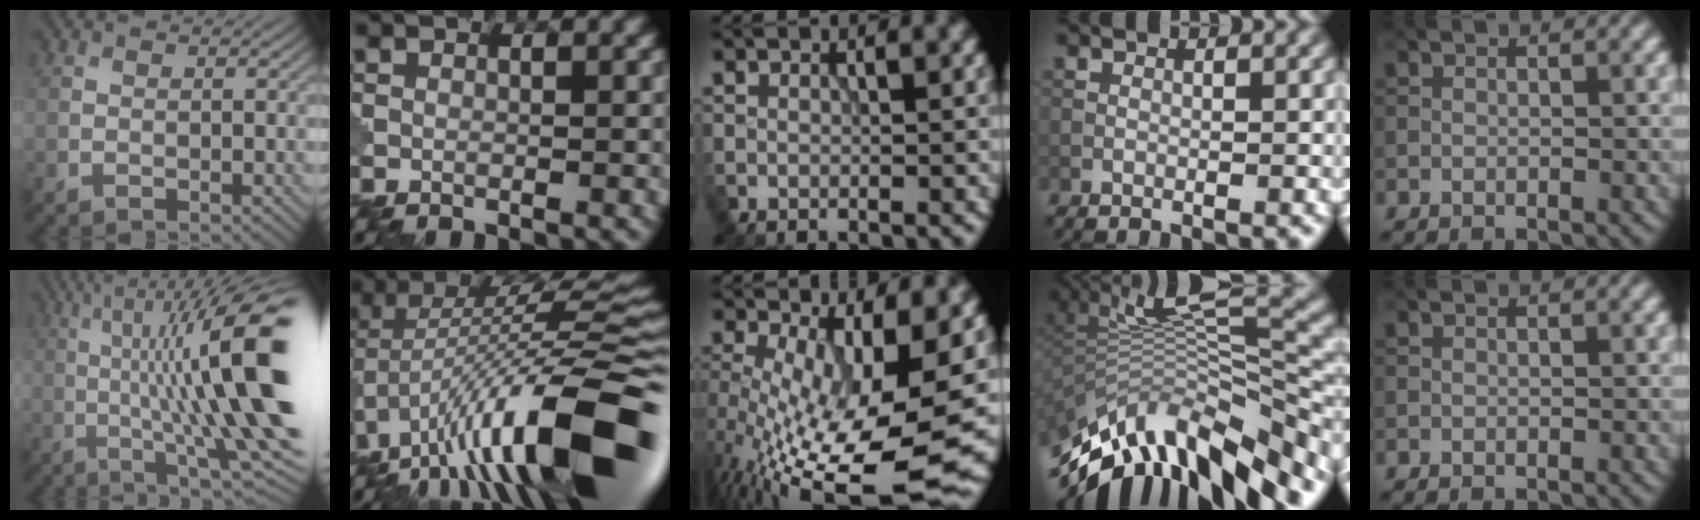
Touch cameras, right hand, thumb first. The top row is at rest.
{"thumb": {"total": 18.6, "force": [2.1, 4.7, 17.9], "torque": [-0.269, 0.034, 0.048]}, "index": {"total": 16.5, "force": [-6.3, 5.2, 14.3], "torque": [-0.218, 0.043, -0.122]}, "middle": {"total": 15.0, "force": [-1.9, 5.3, 13.9], "torque": [-0.242, -0.043, -0.012]}, "ring": {"total": 12.6, "force": [-5.2, 4.7, 10.5], "torque": [-0.198, 0.026, -0.087]}}